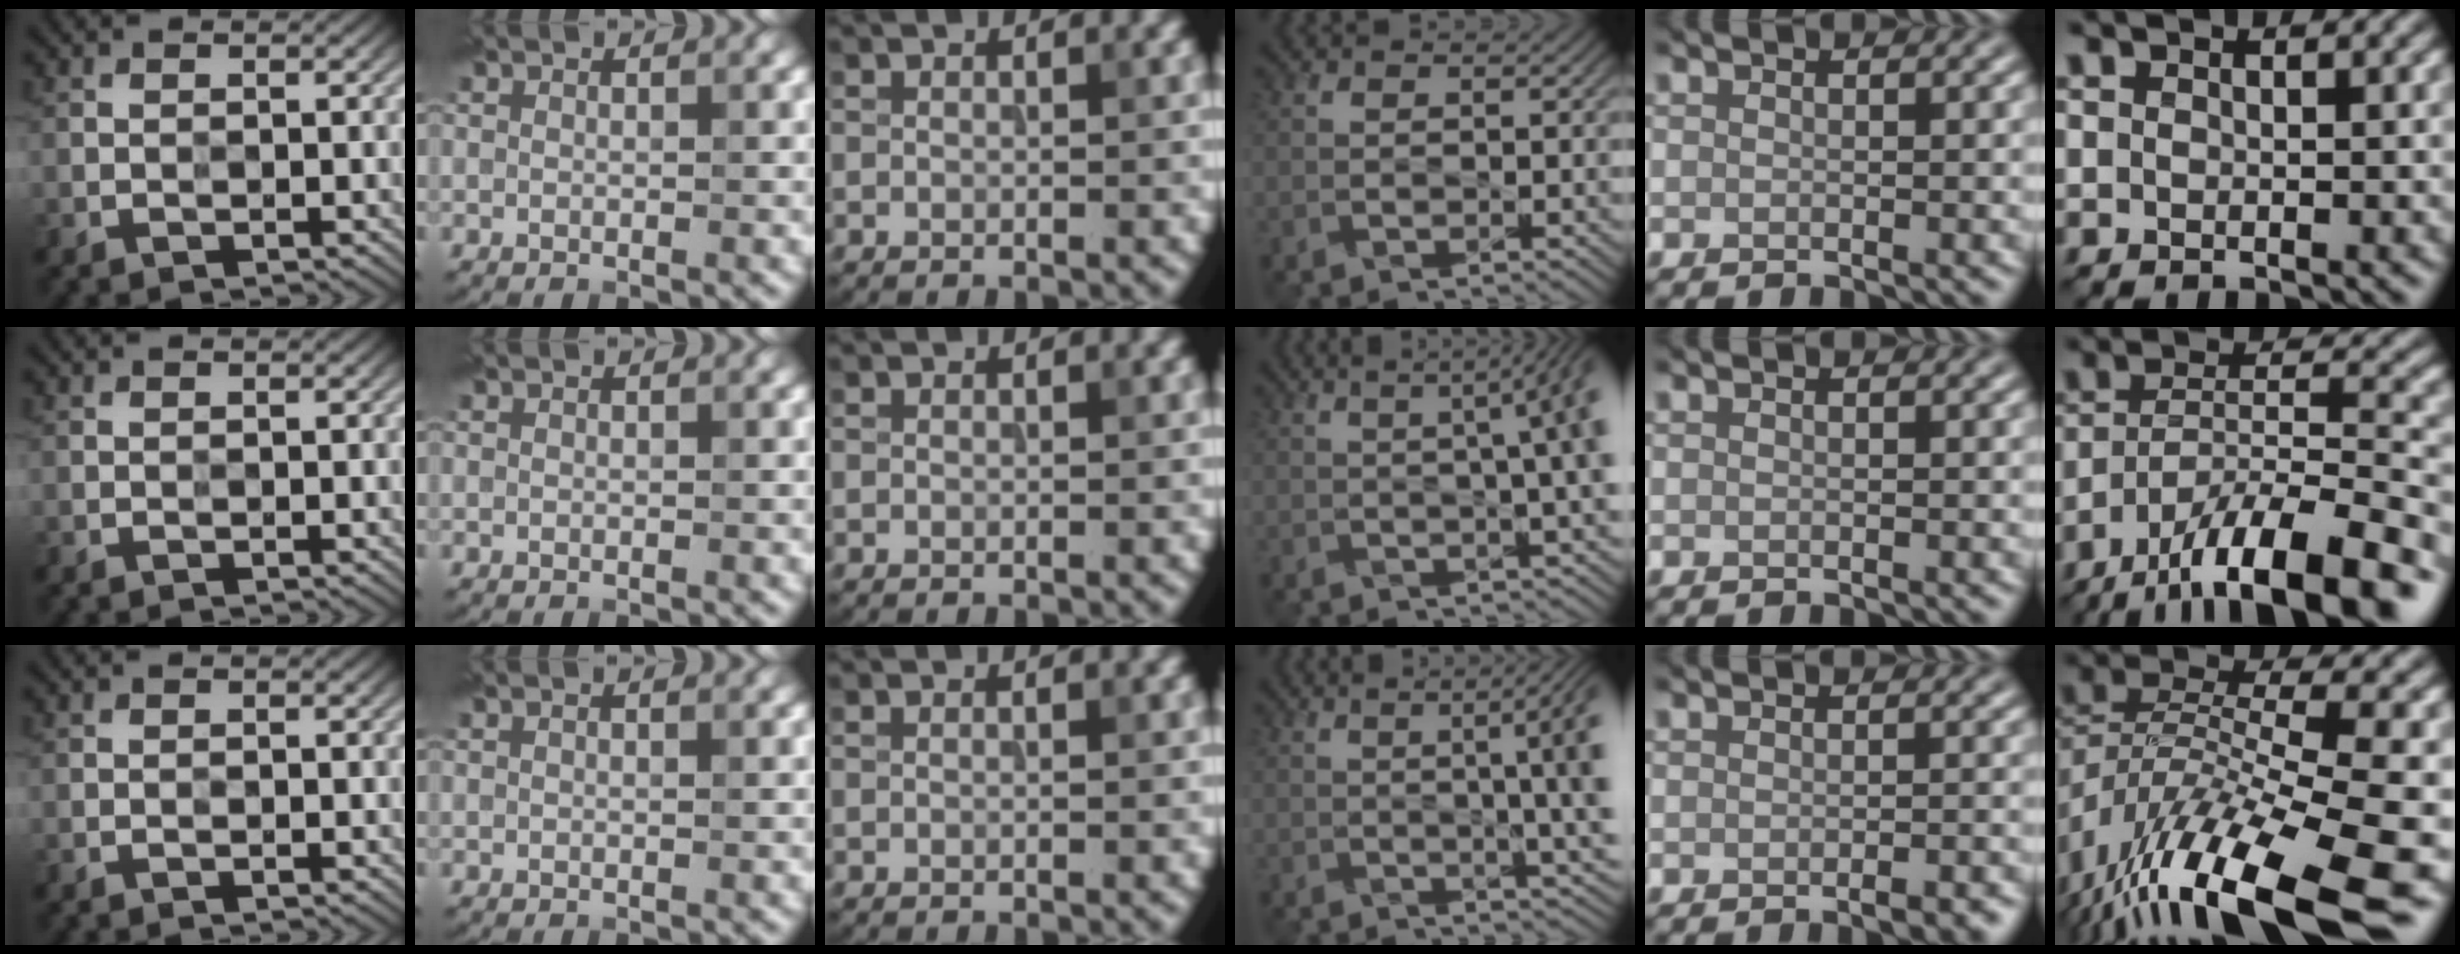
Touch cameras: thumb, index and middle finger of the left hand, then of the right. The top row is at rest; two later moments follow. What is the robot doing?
{"motion": "wipe", "object": "glass cup"}